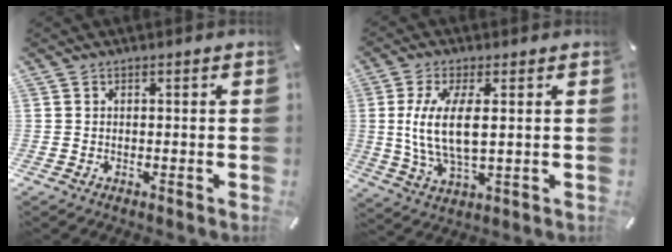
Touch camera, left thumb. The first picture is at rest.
{"total": 11.1, "force": [1.6, 4.2, 10.1], "torque": [-0.229, -0.016, 0.024]}